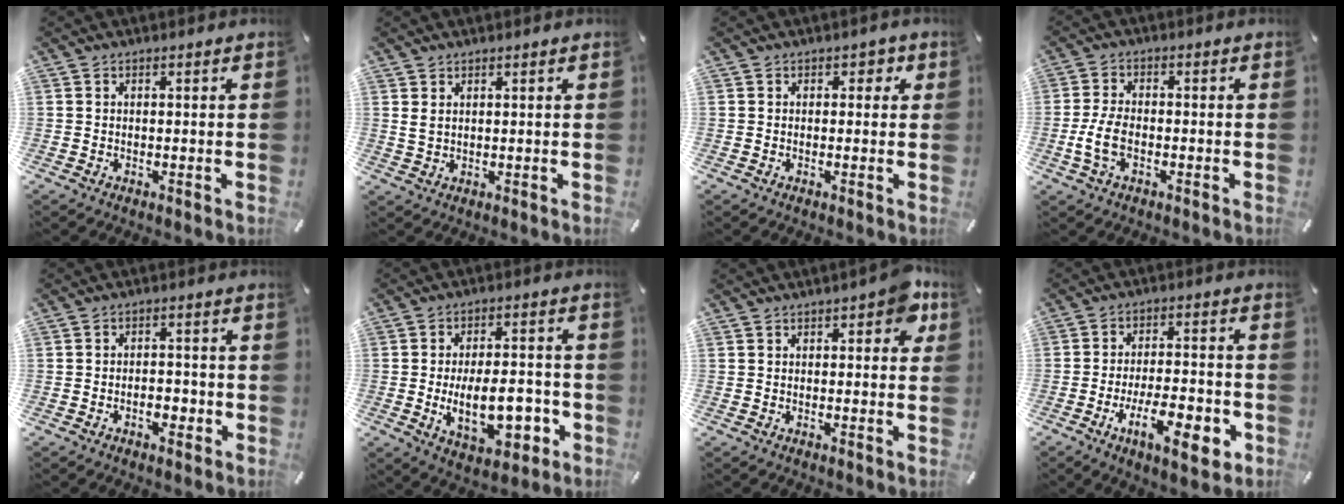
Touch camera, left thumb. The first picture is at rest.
{"total": 1.8, "force": [1.1, 0.8, 1.2], "torque": [-0.027, 0.001, 0.020]}
{"total": 1.6, "force": [0.0, 1.3, 0.8], "torque": [-0.008, 0.005, -0.005]}
{"total": 5.7, "force": [-1.9, 3.1, 4.4], "torque": [-0.096, 0.004, -0.036]}
{"total": 3.8, "force": [-1.7, 2.5, 2.3], "torque": [-0.039, 0.008, -0.031]}
{"total": 15.2, "force": [-3.4, 8.0, 12.5], "torque": [-0.201, -0.002, -0.055]}
{"total": 5.5, "force": [2.0, 2.7, 4.4], "torque": [-0.050, -0.004, 0.027]}
{"total": 14.6, "force": [-6.0, 5.1, 12.3], "torque": [-0.196, 0.019, -0.091]}